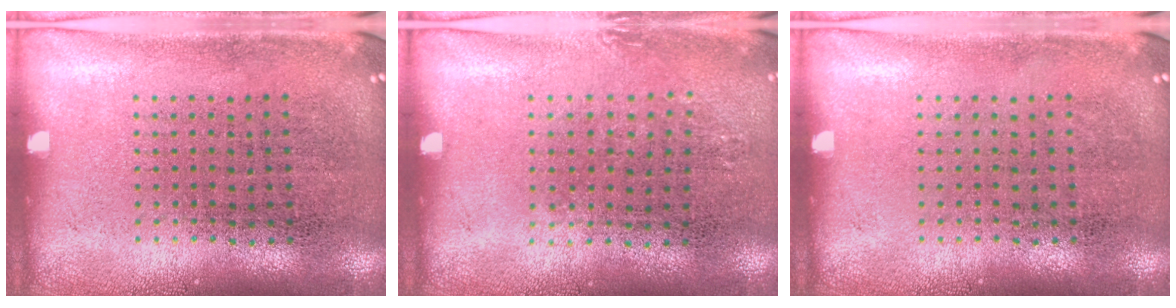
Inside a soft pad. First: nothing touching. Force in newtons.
{"total": 0.7, "press": 0.6, "slide": 0.3}
{"total": 0.0}